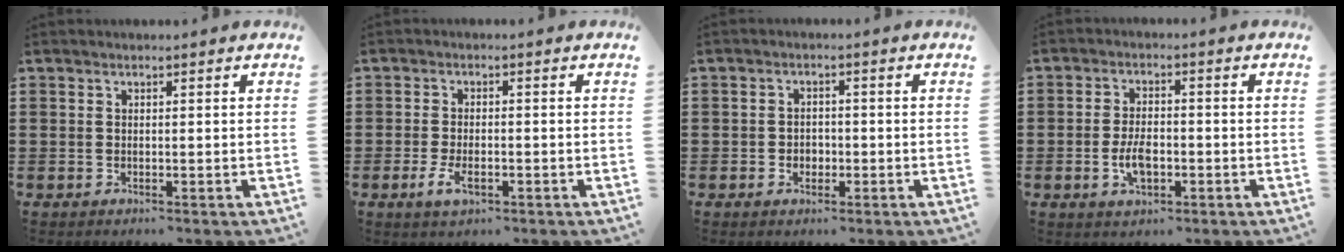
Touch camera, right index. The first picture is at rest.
{"total": 3.2, "force": [-1.2, 1.5, 2.6], "torque": [-0.059, -0.004, -0.025]}
{"total": 1.8, "force": [-0.8, 1.4, 0.8], "torque": [-0.017, 0.003, -0.018]}
{"total": 4.7, "force": [-1.4, 2.4, 3.8], "torque": [-0.087, -0.001, -0.029]}